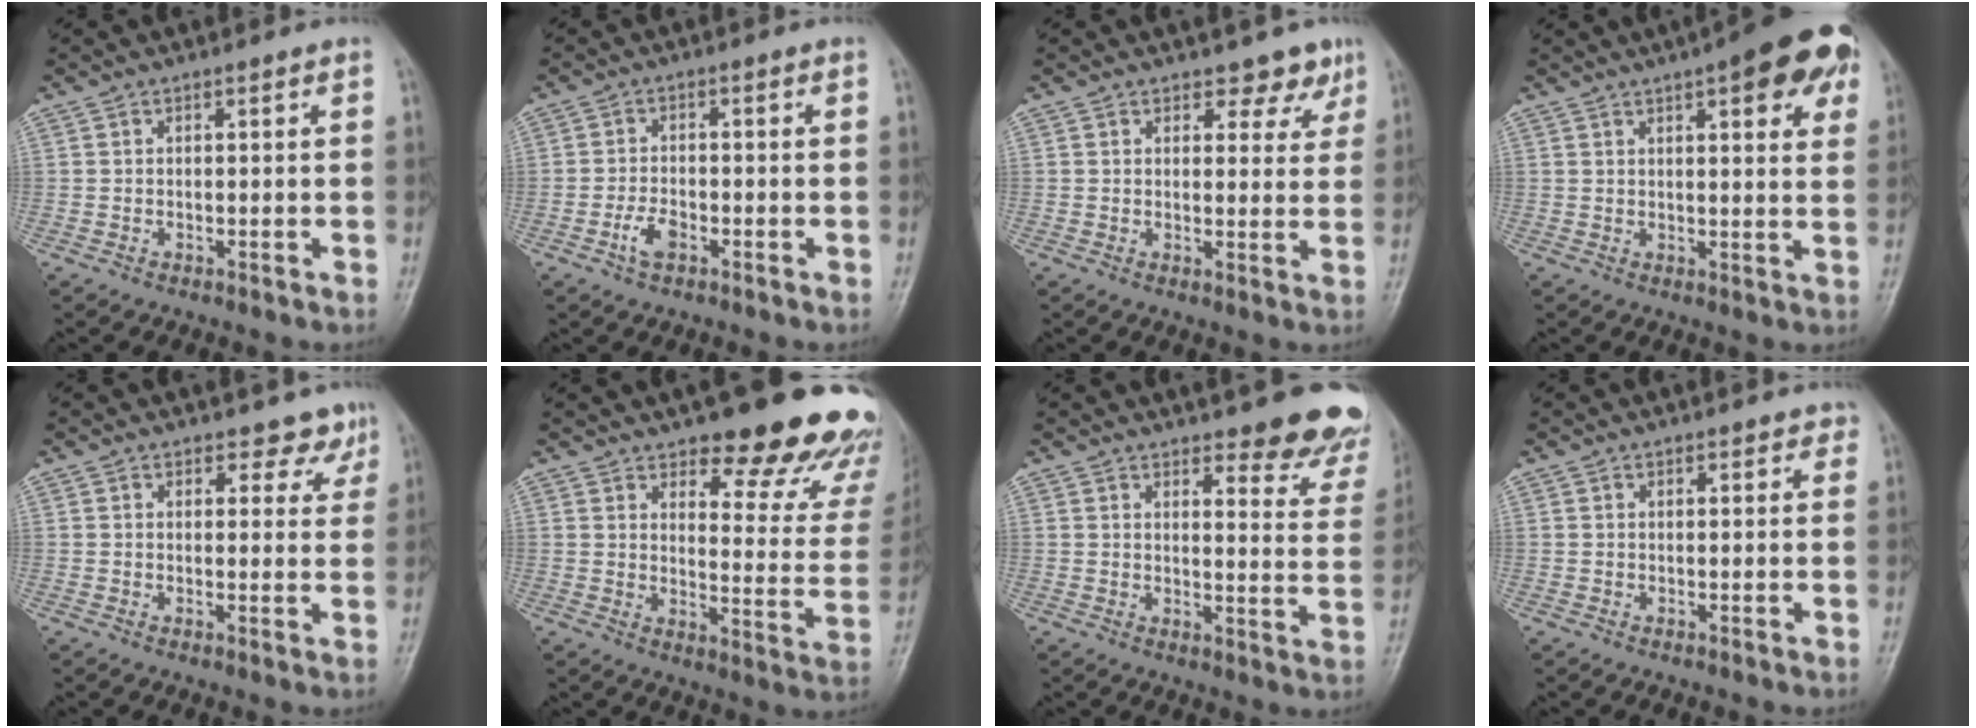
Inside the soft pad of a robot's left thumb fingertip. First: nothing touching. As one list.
[{"total": 3.7, "force": [-1.8, 1.9, 2.5], "torque": [-0.049, 0.012, -0.036]}, {"total": 4.6, "force": [3.6, 2.7, 1.3], "torque": [0.015, -0.024, 0.038]}, {"total": 14.4, "force": [7.1, 4.6, 11.7], "torque": [-0.116, -0.009, 0.081]}, {"total": 4.3, "force": [3.5, 2.5, 0.7], "torque": [0.023, -0.023, 0.032]}, {"total": 21.3, "force": [15.7, 7.3, 12.3], "torque": [-0.099, -0.101, 0.190]}, {"total": 13.4, "force": [11.5, 3.8, 5.7], "torque": [-0.019, -0.077, 0.117]}, {"total": 1.7, "force": [1.3, 0.9, 0.6], "torque": [0.011, -0.002, 0.010]}]